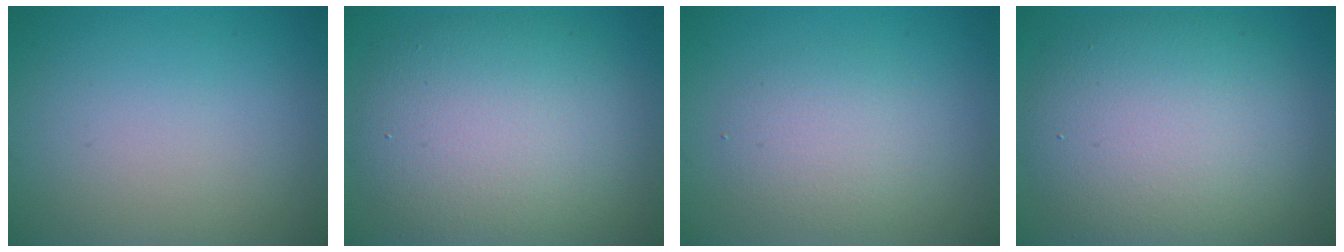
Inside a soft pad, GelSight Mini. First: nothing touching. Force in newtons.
{"total": 9.6, "press": 9.6, "slide": 0.5}
{"total": 2.8, "press": 2.8, "slide": 0.2}
{"total": 10.0, "press": 10.0, "slide": 0.3}